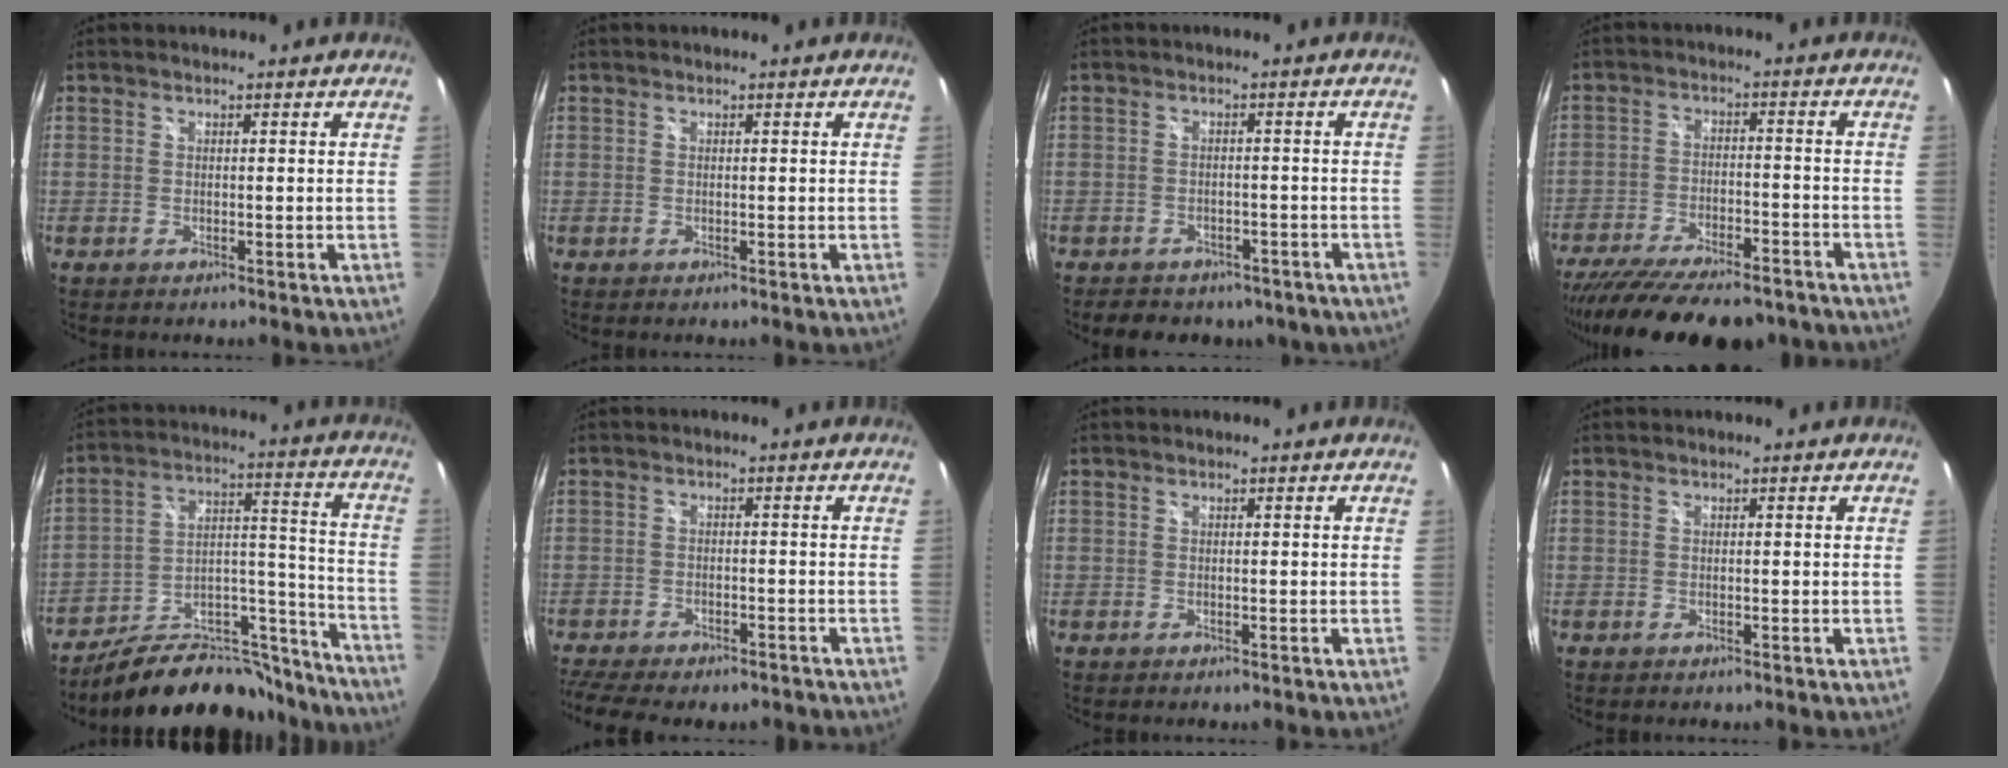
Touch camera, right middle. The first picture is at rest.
{"total": 0.0}
{"total": 10.3, "force": [-7.5, 5.8, 4.1], "torque": [-0.090, 0.003, -0.087]}
{"total": 21.6, "force": [-17.9, 6.3, 10.4], "torque": [-0.204, -0.039, -0.260]}
{"total": 21.4, "force": [-18.1, 8.2, 8.0], "torque": [-0.115, 0.063, -0.254]}
{"total": 11.9, "force": [-9.9, 3.6, 5.4], "torque": [-0.128, -0.031, -0.150]}
{"total": 0.0}
{"total": 0.0}